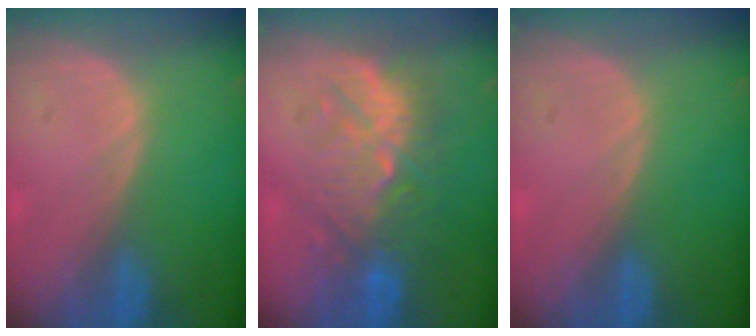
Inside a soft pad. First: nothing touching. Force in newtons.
{"total": 9.1, "press": 9.0, "slide": 1.7}
{"total": 0.0}